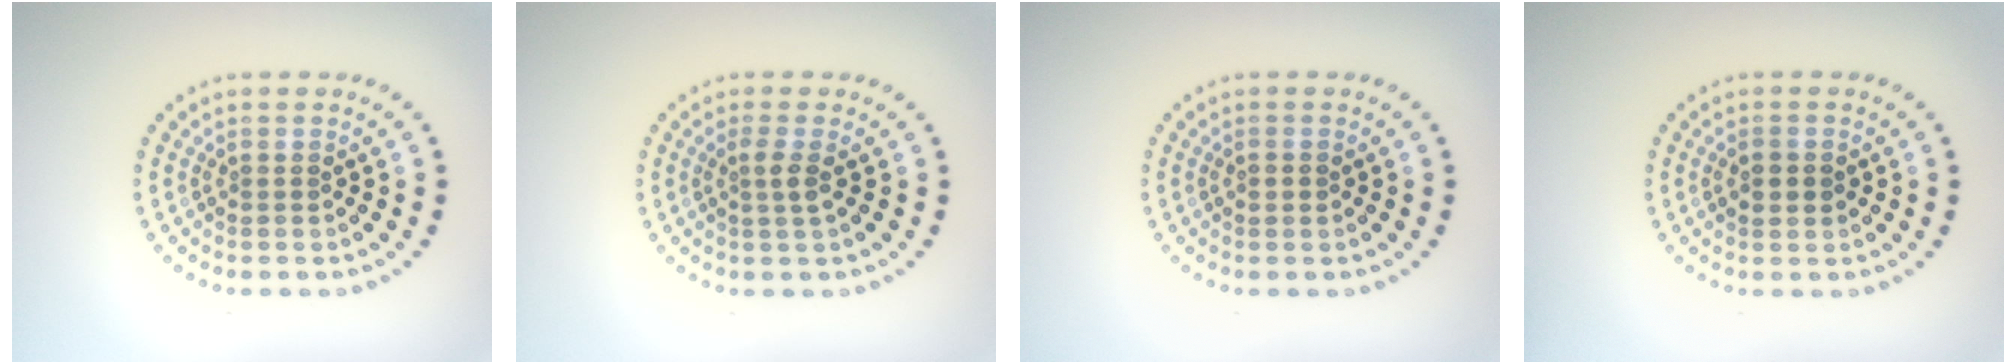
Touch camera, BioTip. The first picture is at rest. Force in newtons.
{"total": 1.5, "press": 1.1, "slide": 1.0}
{"total": 1.1, "press": 1.1, "slide": 0.2}
{"total": 1.4, "press": 1.4, "slide": 0.0}